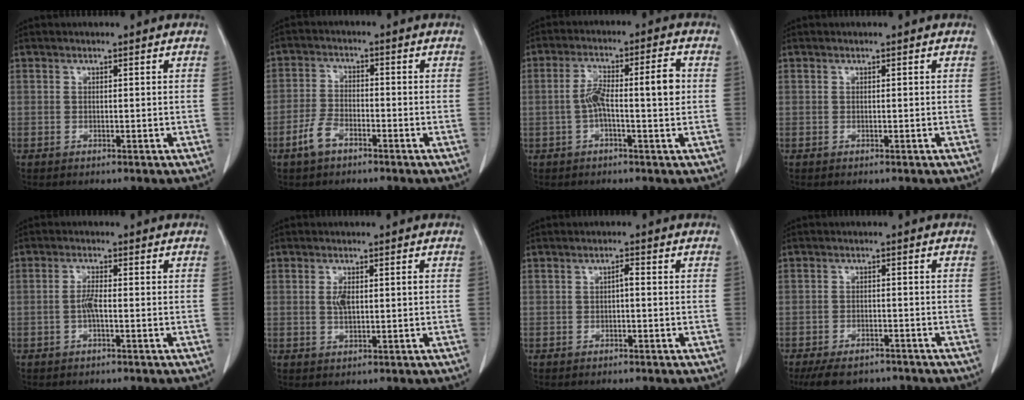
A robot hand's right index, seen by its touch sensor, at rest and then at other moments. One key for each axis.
{"total": 4.5, "fx": -2.9, "fy": 2.2, "fz": 2.6, "tx": -0.062, "ty": 0.003, "tz": -0.056}
{"total": 8.0, "fx": -0.3, "fy": 1.2, "fz": 7.9, "tx": -0.140, "ty": 0.026, "tz": -0.008}
{"total": 0.0}
{"total": 2.2, "fx": -0.5, "fy": 0.3, "fz": 2.2, "tx": -0.046, "ty": 0.001, "tz": -0.012}
{"total": 3.1, "fx": 0.4, "fy": 1.0, "fz": 2.9, "tx": -0.057, "ty": 0.003, "tz": 0.010}
{"total": 1.1, "fx": -0.1, "fy": 0.3, "fz": 1.1, "tx": -0.019, "ty": 0.003, "tz": -0.002}
{"total": 8.6, "fx": -7.2, "fy": 3.5, "fz": 3.1, "tx": -0.044, "ty": -0.008, "tz": -0.104}